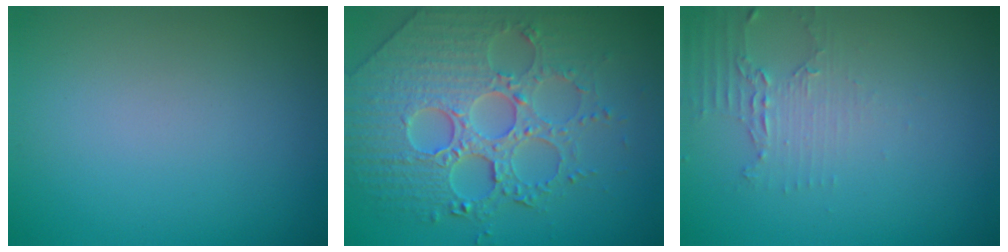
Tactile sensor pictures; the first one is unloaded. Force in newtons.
{"total": 7.7, "press": 6.1, "slide": 4.6}
{"total": 2.0, "press": 1.5, "slide": 1.3}